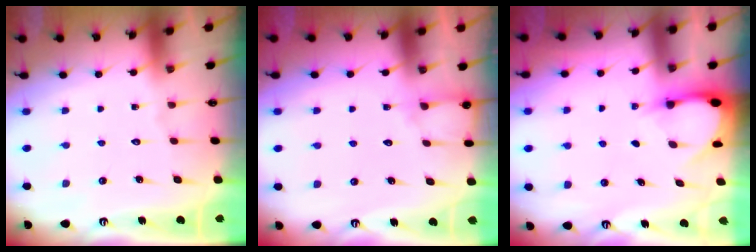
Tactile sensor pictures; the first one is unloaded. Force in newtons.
{"total": 4.7, "press": 4.7, "slide": 0.4}
{"total": 2.9, "press": 2.9, "slide": 0.3}